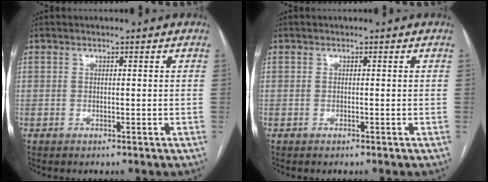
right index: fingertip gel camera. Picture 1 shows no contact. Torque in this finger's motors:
{"motor_torque": [-0.25, 0.03, -0.04, -0.01]}